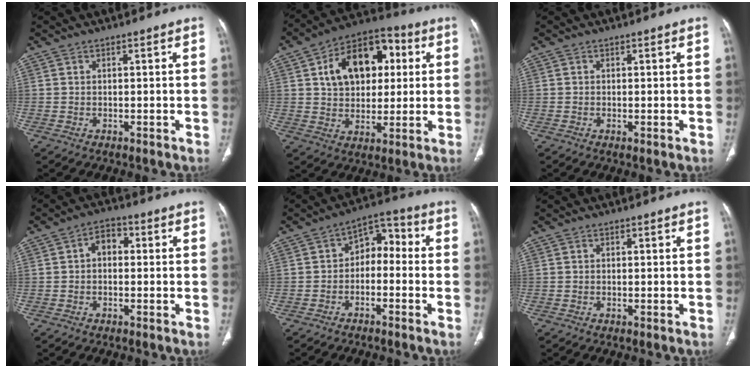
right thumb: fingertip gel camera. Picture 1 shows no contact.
{"total": 17.2, "force": [4.4, 11.6, 11.9], "torque": [-0.147, 0.013, 0.067]}
{"total": 0.6, "force": [-0.1, 0.2, 0.6], "torque": [-0.016, -0.004, -0.003]}
{"total": 4.2, "force": [0.3, 2.9, 3.0], "torque": [-0.031, 0.015, -0.006]}
{"total": 7.1, "force": [-1.3, 5.0, 4.8], "torque": [-0.042, 0.045, -0.036]}
{"total": 0.0}